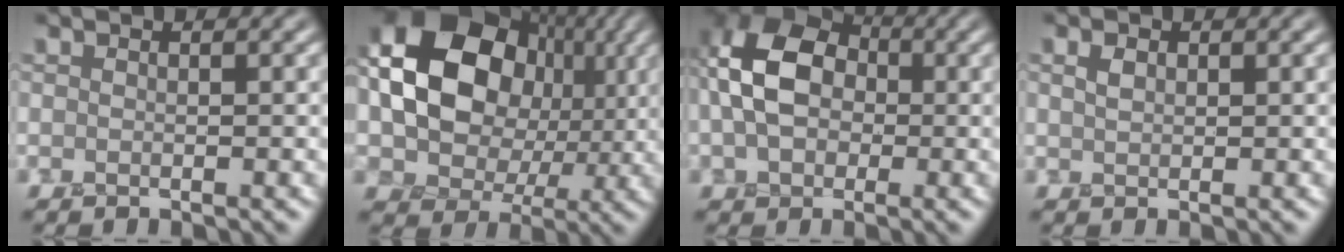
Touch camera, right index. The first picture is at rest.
{"total": 14.7, "force": [2.7, 11.3, 9.0], "torque": [-0.159, 0.032, 0.043]}
{"total": 9.4, "force": [0.9, 6.9, 6.2], "torque": [-0.124, 0.031, 0.007]}
{"total": 1.0, "force": [0.8, 0.5, 0.3], "torque": [-0.006, 0.007, 0.015]}